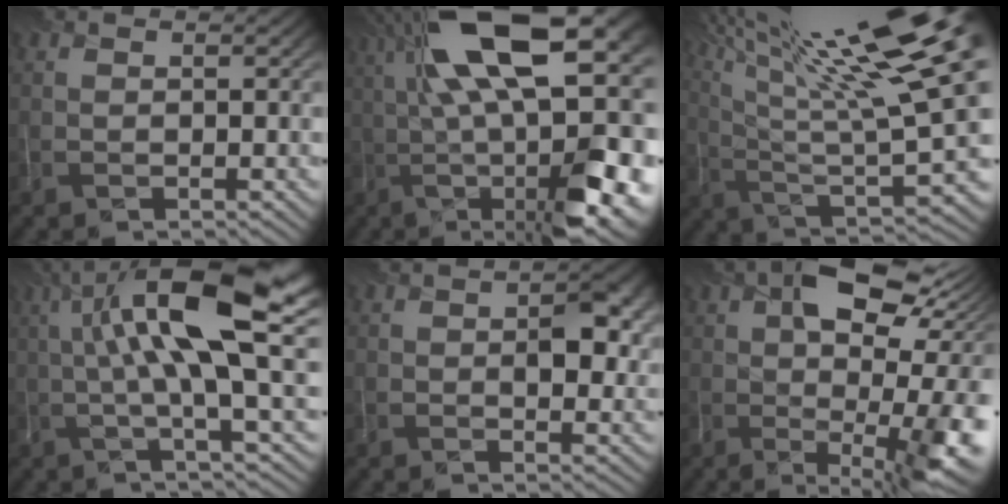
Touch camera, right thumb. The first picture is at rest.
{"total": 21.8, "force": [2.2, 7.8, 20.2], "torque": [-0.320, 0.020, 0.045]}
{"total": 22.6, "force": [11.6, 5.9, 18.5], "torque": [-0.267, 0.039, 0.192]}
{"total": 14.5, "force": [2.5, 3.5, 13.8], "torque": [-0.227, 0.011, 0.050]}
{"total": 5.1, "force": [0.5, 2.4, 4.5], "torque": [-0.069, -0.002, 0.012]}
{"total": 15.8, "force": [0.8, 6.7, 14.3], "torque": [-0.183, 0.000, 0.014]}